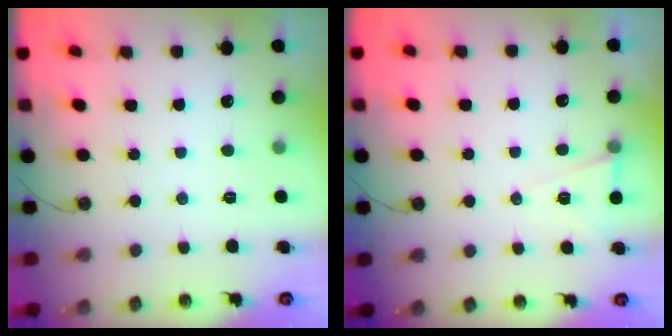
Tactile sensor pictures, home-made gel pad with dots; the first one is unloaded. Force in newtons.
{"total": 6.3, "press": 4.4, "slide": 4.6}